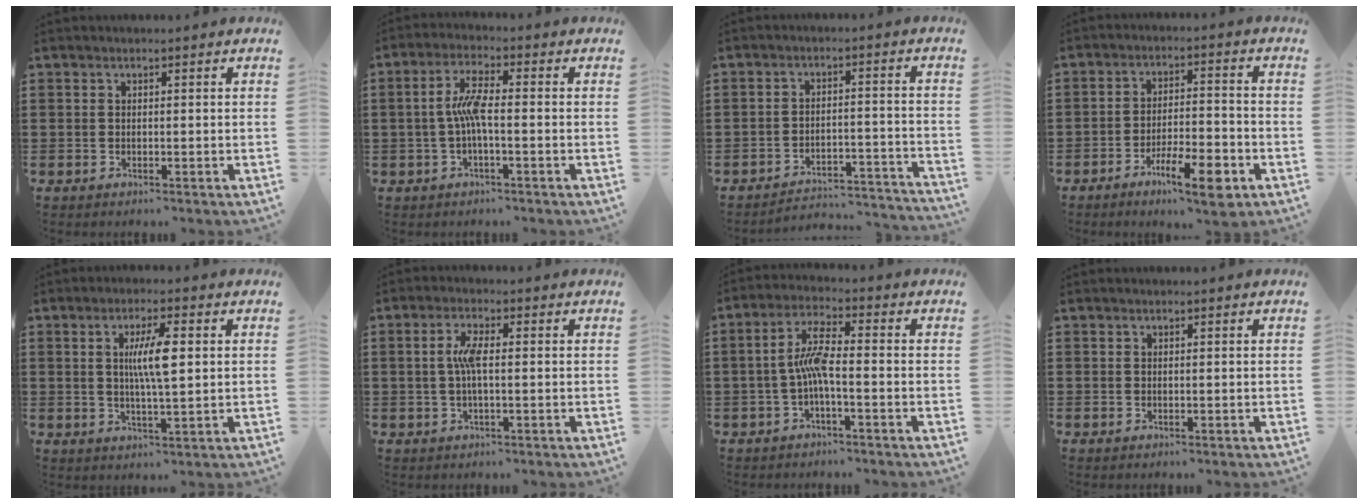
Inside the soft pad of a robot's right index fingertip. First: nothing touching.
{"total": 5.2, "force": [-0.7, 1.1, 5.0], "torque": [-0.106, 0.001, -0.021]}
{"total": 3.4, "force": [-3.3, 0.5, 1.0], "torque": [-0.022, -0.002, -0.071]}
{"total": 9.1, "force": [-4.9, 2.1, 7.4], "torque": [-0.135, 0.002, -0.087]}
{"total": 6.4, "force": [1.2, 1.2, 6.2], "torque": [-0.118, 0.005, 0.016]}
{"total": 4.0, "force": [-0.1, 0.9, 3.9], "torque": [-0.080, 0.000, -0.006]}
{"total": 5.7, "force": [-1.3, 1.2, 5.4], "torque": [-0.120, 0.000, -0.033]}
{"total": 0.0}